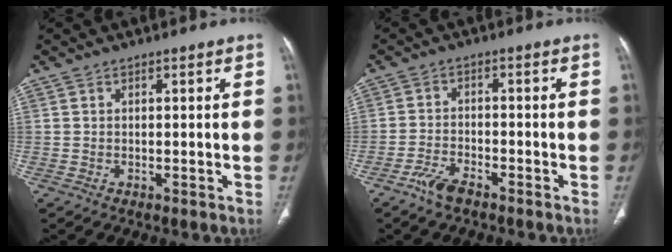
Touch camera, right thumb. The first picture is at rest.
{"total": 4.1, "force": [-3.1, 1.4, 2.2], "torque": [-0.051, 0.018, -0.060]}